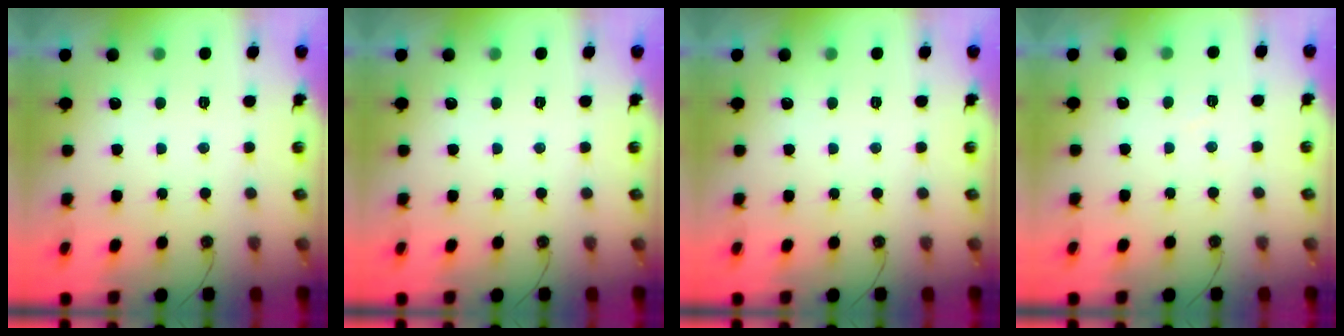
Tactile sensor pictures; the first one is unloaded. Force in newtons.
{"total": 0.0}
{"total": 0.0}
{"total": 4.3, "press": 4.2, "slide": 0.6}